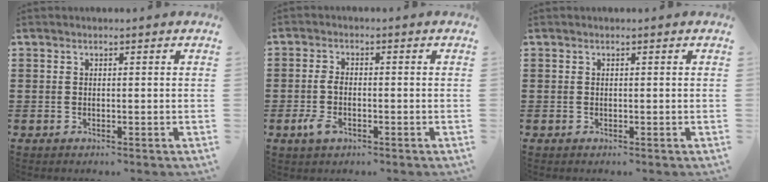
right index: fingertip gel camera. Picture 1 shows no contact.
{"total": 3.5, "force": [-1.1, 1.9, 2.8], "torque": [-0.074, -0.007, -0.026]}
{"total": 0.0}